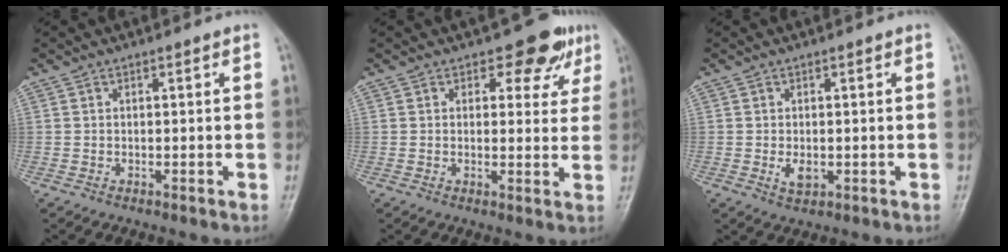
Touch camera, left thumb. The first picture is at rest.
{"total": 6.2, "force": [3.8, 3.9, 2.9], "torque": [0.001, -0.017, 0.040]}
{"total": 2.6, "force": [-0.3, 1.6, 2.0], "torque": [-0.033, -0.005, -0.002]}